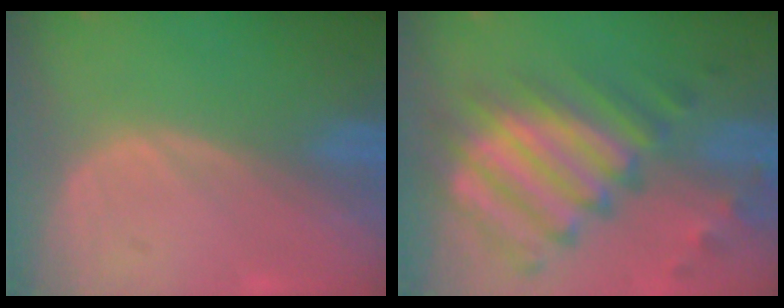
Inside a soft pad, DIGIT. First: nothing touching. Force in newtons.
{"total": 11.9, "press": 10.4, "slide": 5.8}